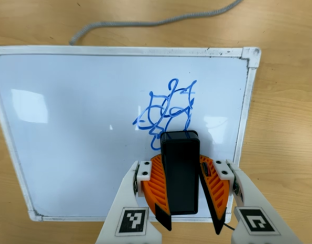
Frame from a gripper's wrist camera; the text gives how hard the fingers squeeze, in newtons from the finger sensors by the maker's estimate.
{"total": 10.0, "left": 10.2, "right": 9.8}